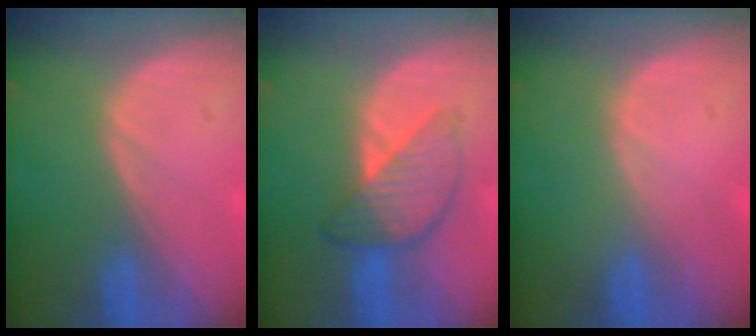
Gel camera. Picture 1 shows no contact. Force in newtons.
{"total": 6.3, "press": 6.3, "slide": 0.3}
{"total": 0.0}